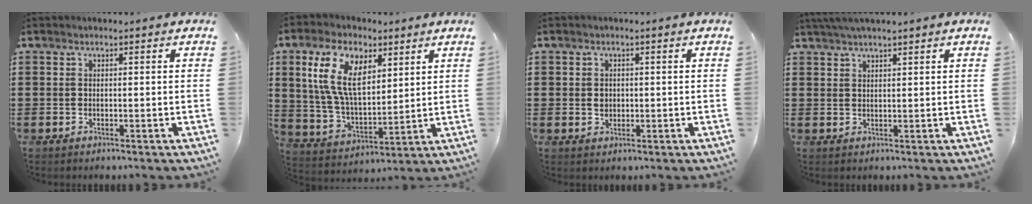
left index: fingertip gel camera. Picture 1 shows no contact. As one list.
[{"total": 11.7, "force": [5.7, 6.1, 8.3], "torque": [-0.185, 0.010, 0.106]}, {"total": 1.4, "force": [0.1, 1.3, 0.6], "torque": [-0.016, 0.008, 0.001]}, {"total": 1.8, "force": [1.6, -0.2, 0.8], "torque": [-0.019, 0.003, 0.030]}]